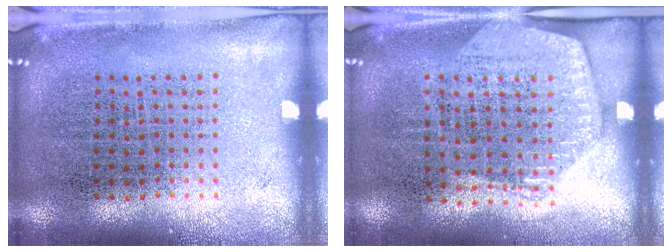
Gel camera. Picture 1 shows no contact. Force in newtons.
{"total": 1.5, "press": 1.4, "slide": 0.7}